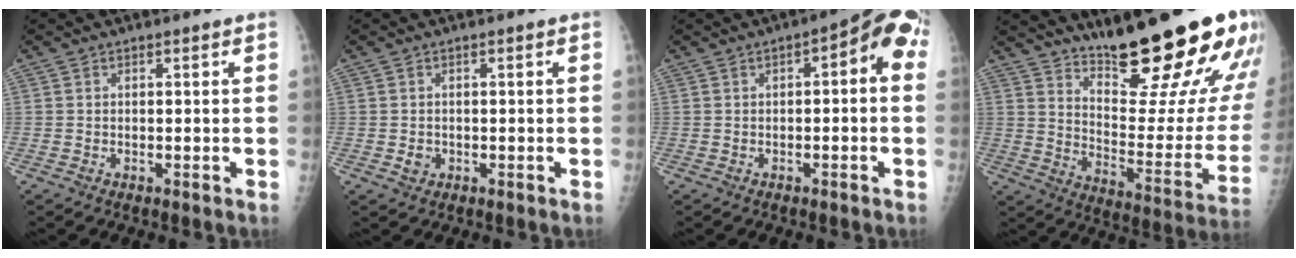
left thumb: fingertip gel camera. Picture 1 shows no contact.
{"total": 1.6, "force": [-0.4, 1.4, 0.7], "torque": [-0.006, 0.004, -0.003]}
{"total": 8.1, "force": [0.9, 3.3, 7.3], "torque": [-0.068, 0.036, -0.003]}
{"total": 25.9, "force": [18.2, 5.1, 17.7], "torque": [-0.228, -0.116, 0.267]}